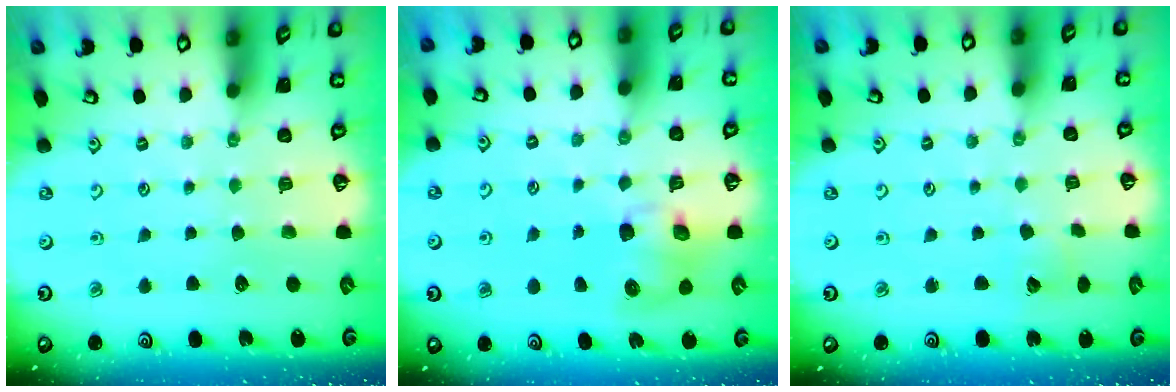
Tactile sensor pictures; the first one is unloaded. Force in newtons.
{"total": 8.3, "press": 8.2, "slide": 0.9}
{"total": 3.4, "press": 3.4, "slide": 0.2}